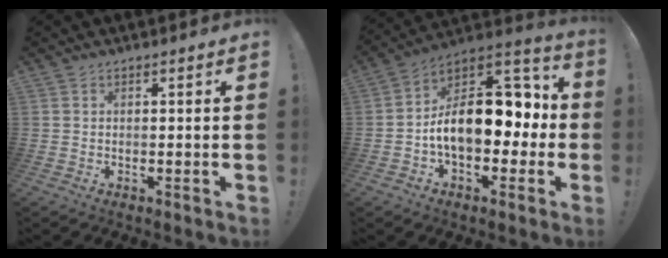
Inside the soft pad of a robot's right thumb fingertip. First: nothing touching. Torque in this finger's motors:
{"motor_torque": [2.51, 2.50, 0.42, -0.27, 0.24]}